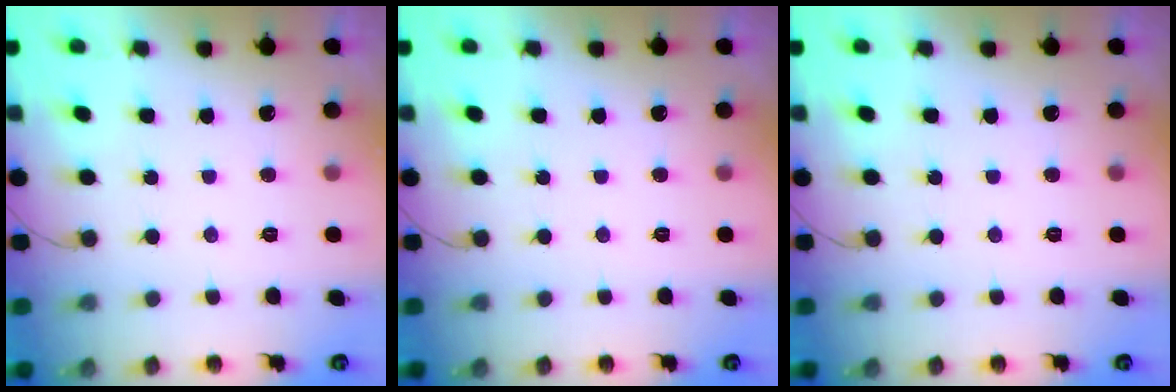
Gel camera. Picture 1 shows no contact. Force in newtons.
{"total": 0.0}
{"total": 0.0}